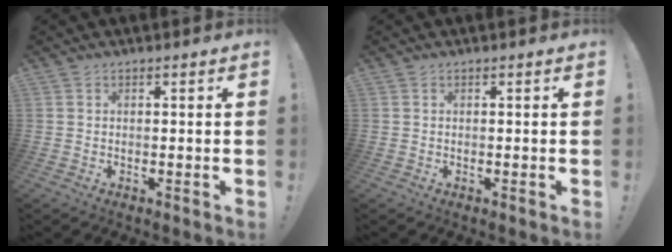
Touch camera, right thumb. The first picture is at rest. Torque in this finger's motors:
{"motor_torque": [-0.01, -0.01, 0.04, -0.01, 0.00]}